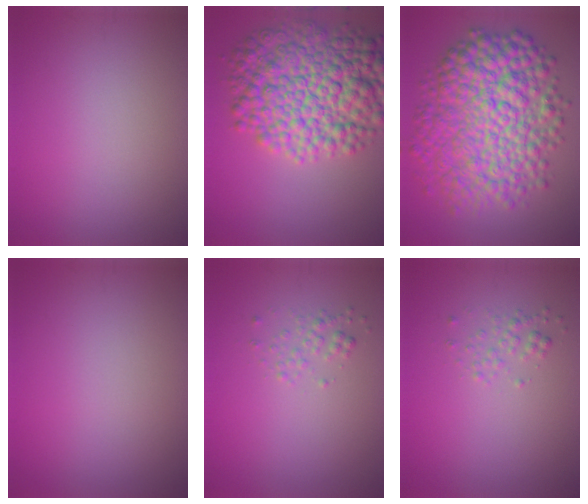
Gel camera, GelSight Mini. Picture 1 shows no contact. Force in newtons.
{"total": 11.3, "press": 11.3, "slide": 0.1}
{"total": 11.6, "press": 11.6, "slide": 0.0}
{"total": 0.0}
{"total": 1.2, "press": 1.2, "slide": 0.1}
{"total": 1.2, "press": 1.2, "slide": 0.1}